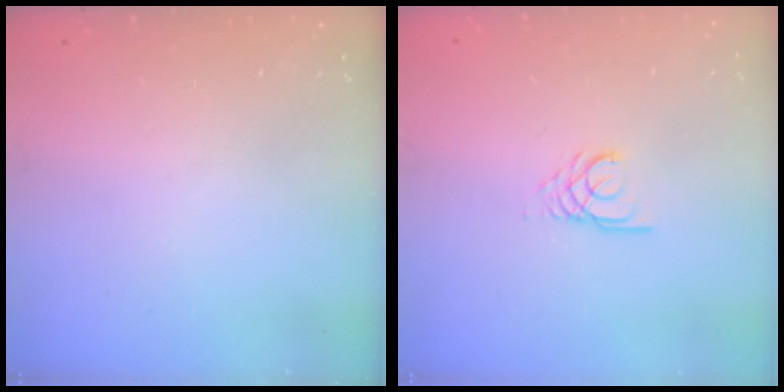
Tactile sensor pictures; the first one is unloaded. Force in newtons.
{"total": 3.5, "press": 3.5, "slide": 0.4}